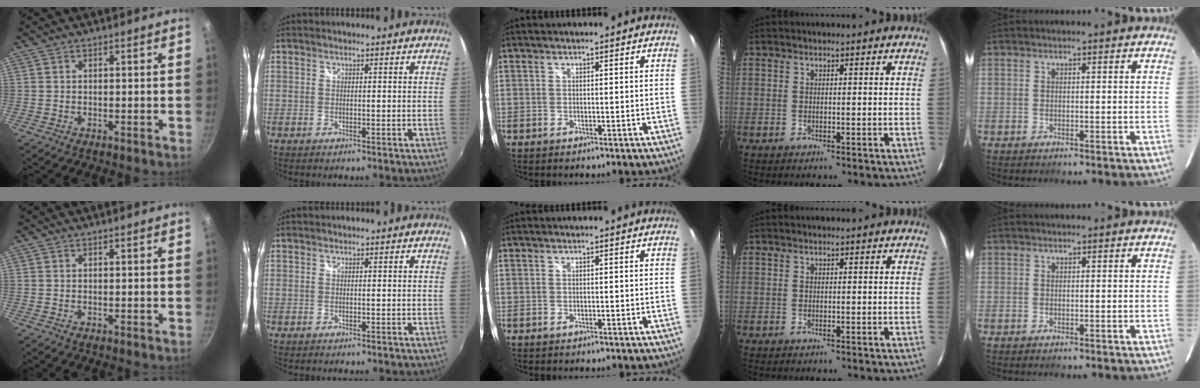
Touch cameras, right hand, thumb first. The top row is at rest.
{}